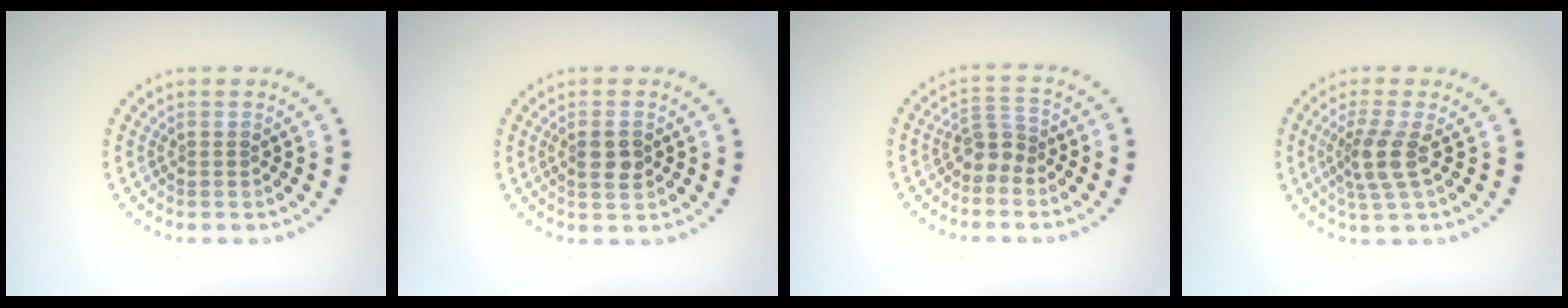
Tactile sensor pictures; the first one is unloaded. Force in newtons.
{"total": 2.0, "press": 1.9, "slide": 0.4}
{"total": 2.2, "press": 1.7, "slide": 1.4}
{"total": 2.9, "press": 2.3, "slide": 1.8}